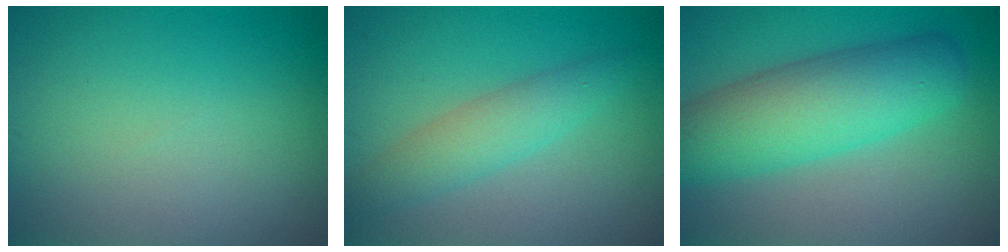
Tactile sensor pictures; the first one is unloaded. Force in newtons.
{"total": 3.1, "press": 3.1, "slide": 0.2}
{"total": 7.5, "press": 7.5, "slide": 0.2}